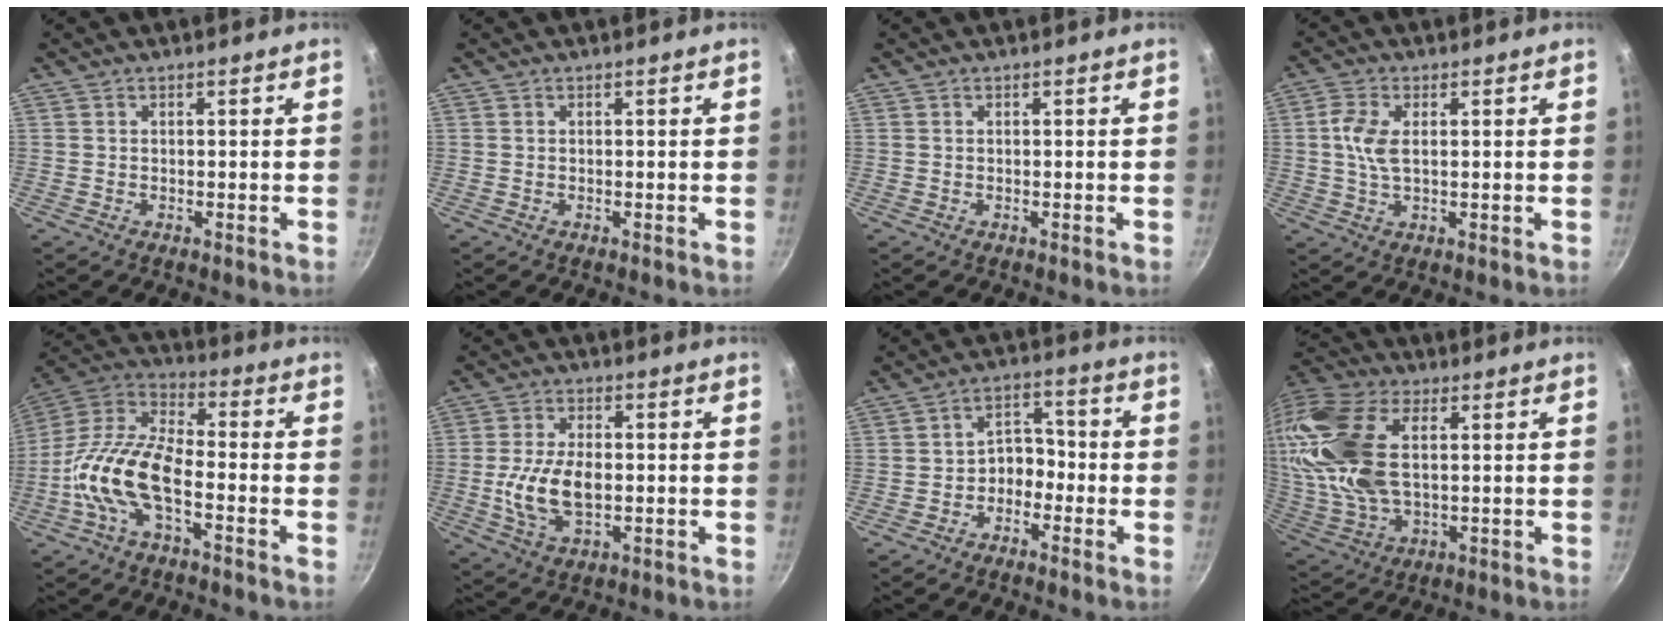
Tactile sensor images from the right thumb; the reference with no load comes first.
{"total": 0.0}
{"total": 0.0}
{"total": 5.9, "force": [0.9, 2.8, 5.0], "torque": [-0.118, 0.003, 0.015]}
{"total": 15.4, "force": [-4.8, 7.1, 12.8], "torque": [-0.265, 0.047, -0.096]}
{"total": 10.4, "force": [-1.1, 5.7, 8.6], "torque": [-0.167, 0.002, -0.017]}
{"total": 5.8, "force": [-2.3, 4.3, 3.2], "torque": [-0.019, 0.038, -0.052]}
{"total": 23.9, "force": [4.7, 12.7, 19.6], "torque": [-0.472, 0.008, 0.087]}